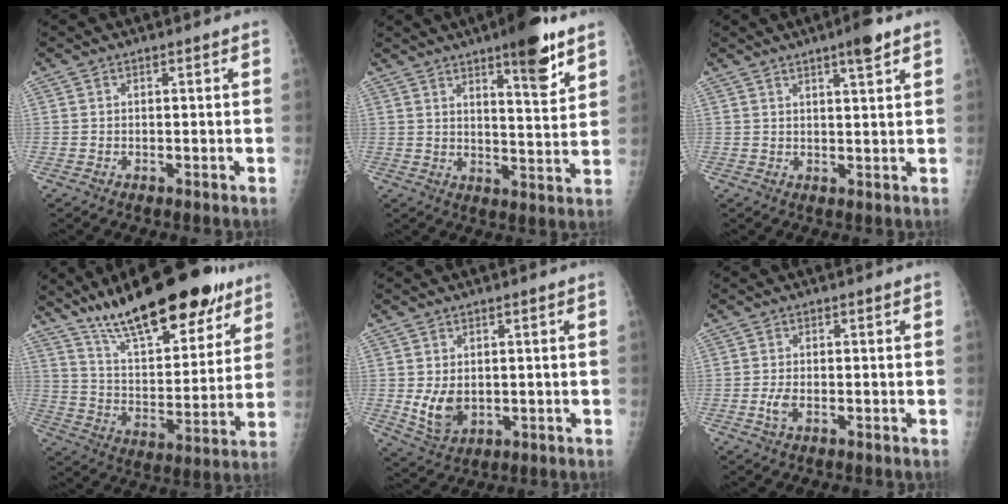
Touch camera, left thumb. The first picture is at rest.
{"total": 11.4, "force": [7.2, 2.5, 8.5], "torque": [-0.103, -0.043, 0.101]}
{"total": 4.9, "force": [3.2, 0.5, 3.8], "torque": [-0.056, -0.014, 0.048]}
{"total": 24.7, "force": [17.2, 8.1, 15.7], "torque": [-0.209, -0.062, 0.279]}
{"total": 6.1, "force": [0.2, 4.1, 4.5], "torque": [-0.066, -0.013, 0.021]}
{"total": 2.1, "force": [-0.4, 0.9, 1.9], "torque": [-0.045, 0.001, -0.007]}